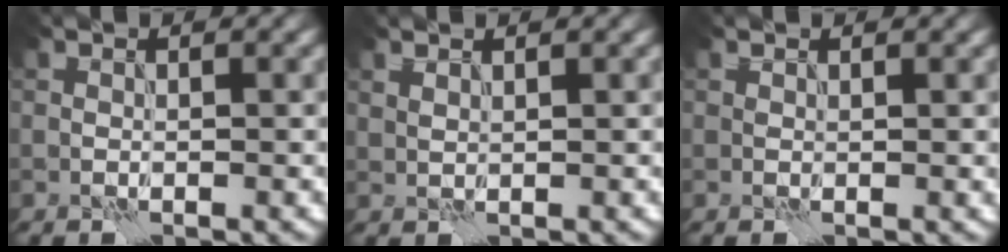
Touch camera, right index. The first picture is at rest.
{"total": 0.9, "force": [0.8, 0.3, 0.3], "torque": [-0.008, -0.003, 0.016]}
{"total": 0.7, "force": [0.5, 0.2, 0.5], "torque": [-0.002, -0.001, 0.007]}